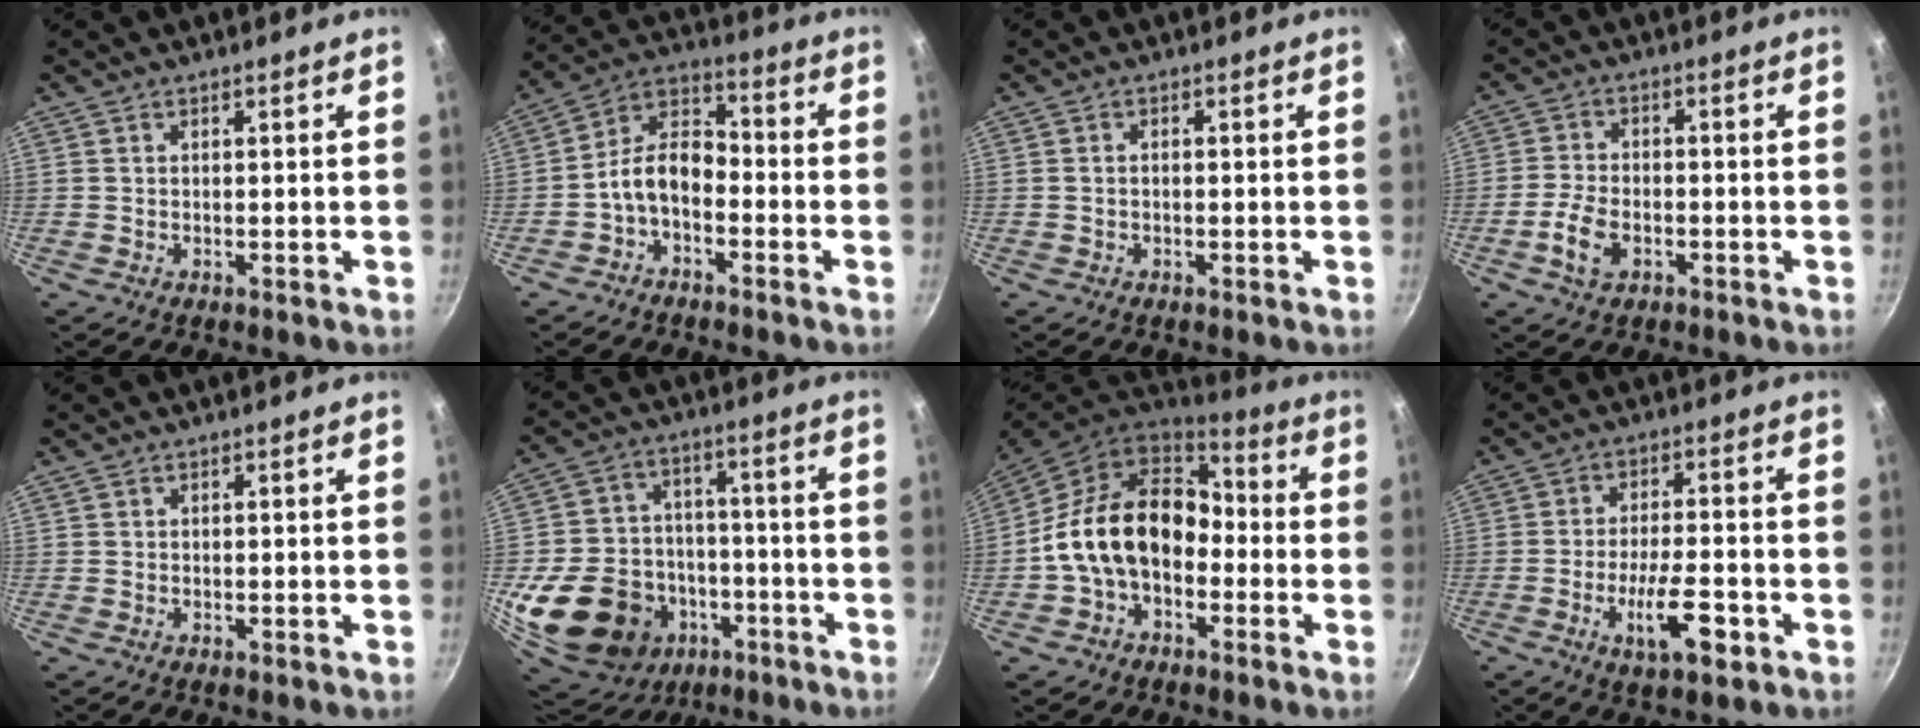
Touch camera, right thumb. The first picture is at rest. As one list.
[{"total": 8.8, "force": [-3.4, 5.5, 6.1], "torque": [-0.098, 0.055, -0.077]}, {"total": 0.9, "force": [-0.2, 0.5, 0.7], "torque": [-0.015, 0.006, -0.005]}, {"total": 6.2, "force": [-2.4, 3.8, 4.3], "torque": [-0.084, 0.018, -0.051]}, {"total": 0.0}, {"total": 22.9, "force": [-8.4, 18.6, 10.5], "torque": [-0.200, 0.051, -0.119]}, {"total": 17.5, "force": [-2.3, 12.5, 12.1], "torque": [-0.181, 0.051, -0.052]}, {"total": 9.6, "force": [-3.9, 3.1, 8.2], "torque": [-0.132, 0.018, -0.066]}]